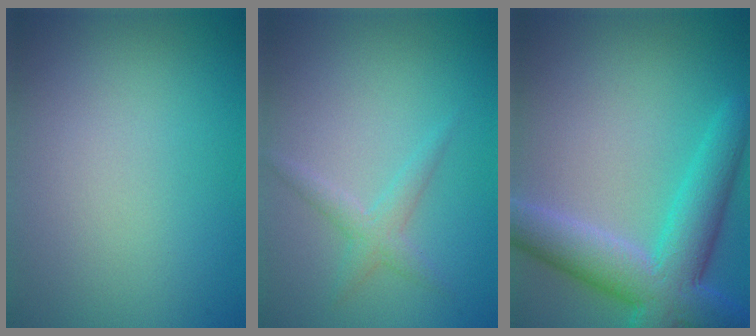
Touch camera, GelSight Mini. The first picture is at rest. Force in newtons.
{"total": 1.8, "press": 1.8, "slide": 0.1}
{"total": 7.7, "press": 7.7, "slide": 0.3}